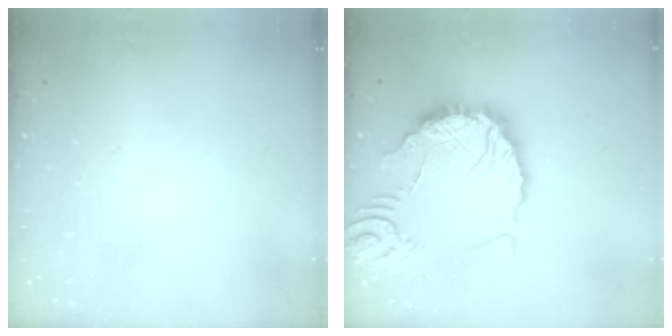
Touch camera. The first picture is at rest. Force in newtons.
{"total": 8.2, "press": 8.2, "slide": 1.1}